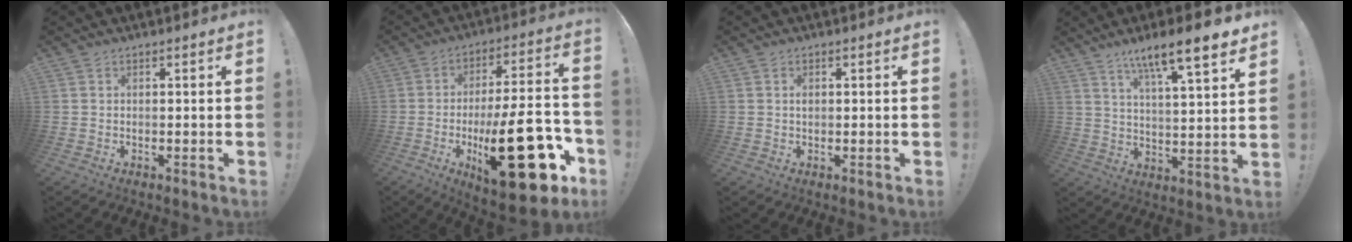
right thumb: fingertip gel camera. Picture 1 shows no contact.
{"total": 29.6, "force": [-9.2, 10.5, 26.2], "torque": [-0.393, 0.046, -0.132]}
{"total": 0.9, "force": [0.2, 0.7, 0.5], "torque": [-0.012, 0.004, 0.003]}
{"total": 12.1, "force": [8.6, 1.0, 8.4], "torque": [-0.134, -0.054, 0.137]}